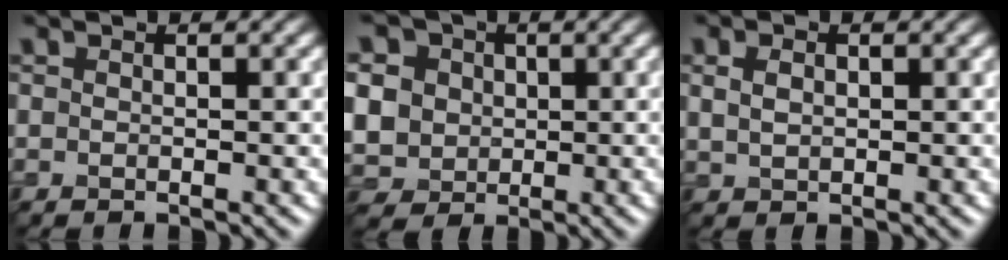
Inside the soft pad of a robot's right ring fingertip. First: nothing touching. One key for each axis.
{"total": 9.6, "fx": 2.0, "fy": 8.4, "fz": 4.3, "tx": -0.109, "ty": 0.019, "tz": 0.021}
{"total": 1.7, "fx": 0.5, "fy": 1.2, "fz": 1.2, "tx": -0.026, "ty": 0.000, "tz": 0.013}